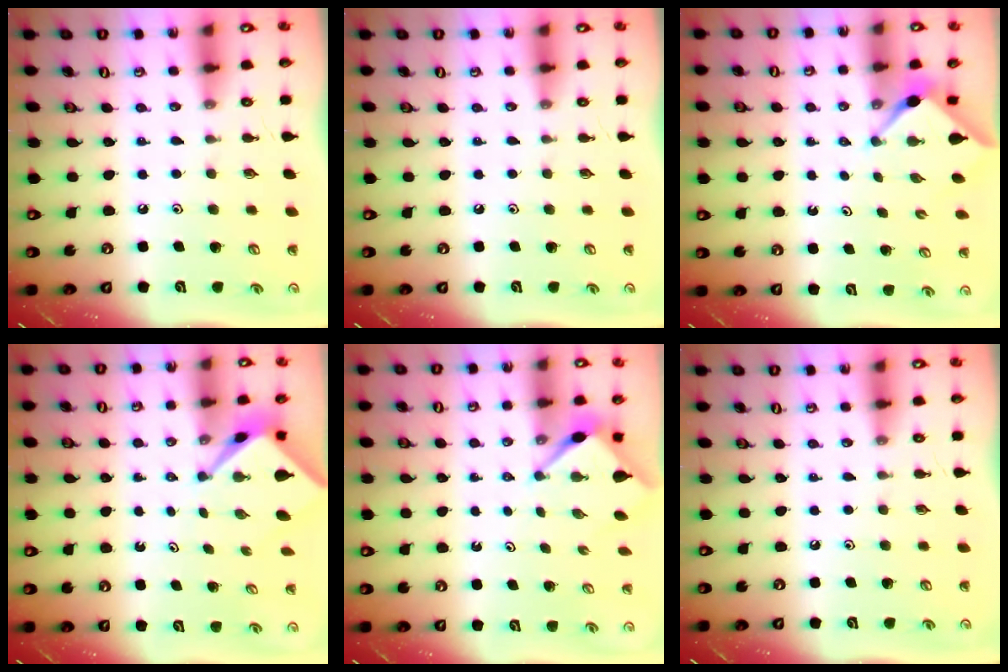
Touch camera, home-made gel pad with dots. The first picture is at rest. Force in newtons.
{"total": 0.0}
{"total": 3.1, "press": 3.1, "slide": 0.4}
{"total": 2.4, "press": 2.4, "slide": 0.3}
{"total": 2.9, "press": 2.9, "slide": 0.3}
{"total": 0.0}